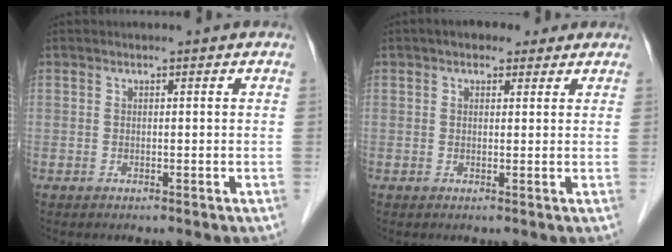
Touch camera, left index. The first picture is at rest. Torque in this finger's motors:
{"motor_torque": [-0.04, 0.04, -0.17, -0.12]}